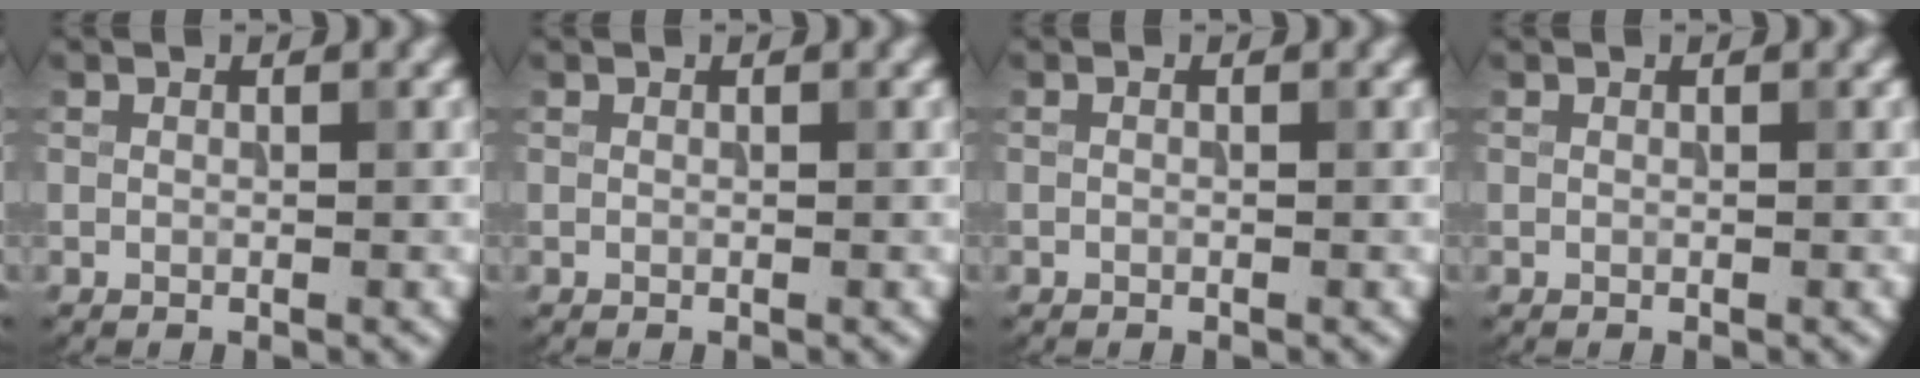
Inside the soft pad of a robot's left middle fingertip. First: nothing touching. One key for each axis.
{"total": 0.0}
{"total": 0.0}
{"total": 0.0}